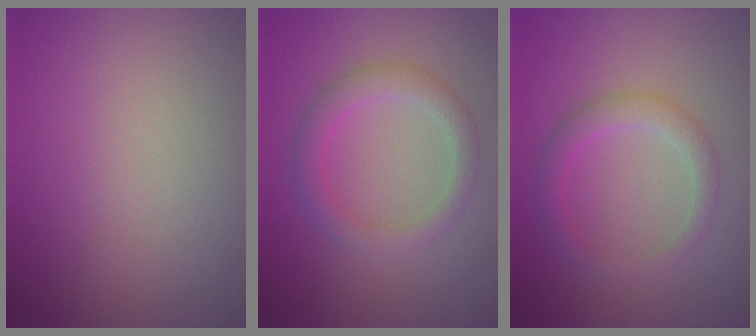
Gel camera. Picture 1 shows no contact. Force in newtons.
{"total": 2.9, "press": 2.9, "slide": 0.3}
{"total": 2.5, "press": 2.4, "slide": 0.2}